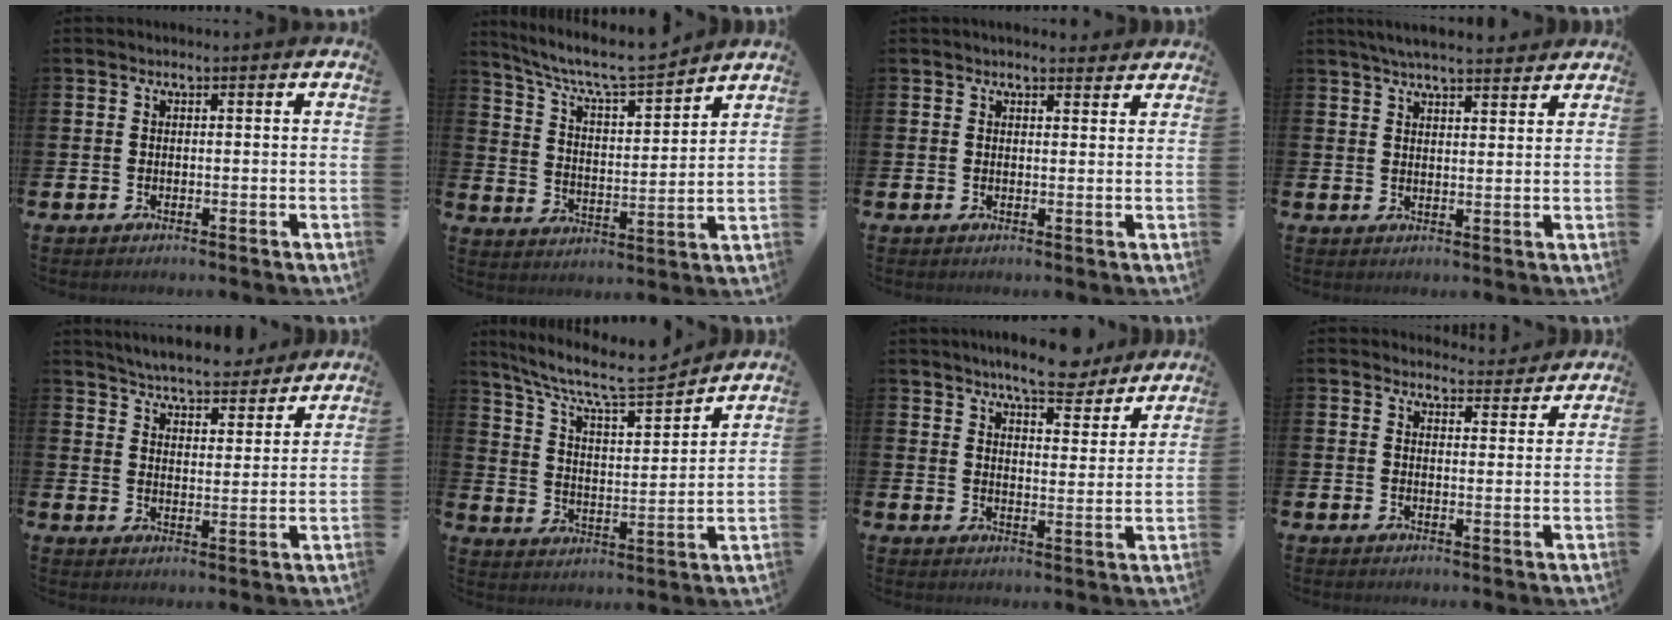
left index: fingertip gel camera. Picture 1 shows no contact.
{"total": 8.4, "force": [7.8, 1.2, 2.8], "torque": [-0.083, -0.057, 0.135]}
{"total": 2.1, "force": [2.1, 0.5, 0.1], "torque": [0.003, -0.007, 0.036]}
{"total": 4.9, "force": [4.6, 0.5, 1.5], "torque": [-0.037, -0.012, 0.085]}
{"total": 5.8, "force": [5.7, 0.7, 0.9], "torque": [-0.037, -0.036, 0.098]}
{"total": 9.5, "force": [8.5, 1.7, 3.9], "torque": [-0.105, -0.058, 0.144]}
{"total": 7.7, "force": [7.3, 1.2, 2.2], "torque": [-0.047, -0.039, 0.130]}
{"total": 3.5, "force": [3.5, 0.6, -0.1], "torque": [0.003, -0.023, 0.062]}